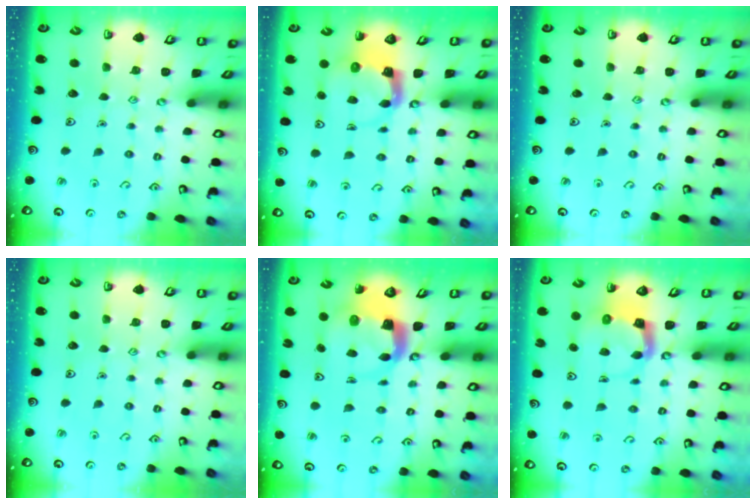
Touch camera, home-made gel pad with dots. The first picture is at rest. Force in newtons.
{"total": 3.8, "press": 3.8, "slide": 0.6}
{"total": 0.0}
{"total": 0.0}
{"total": 4.5, "press": 4.5, "slide": 0.7}
{"total": 3.7, "press": 3.6, "slide": 0.7}